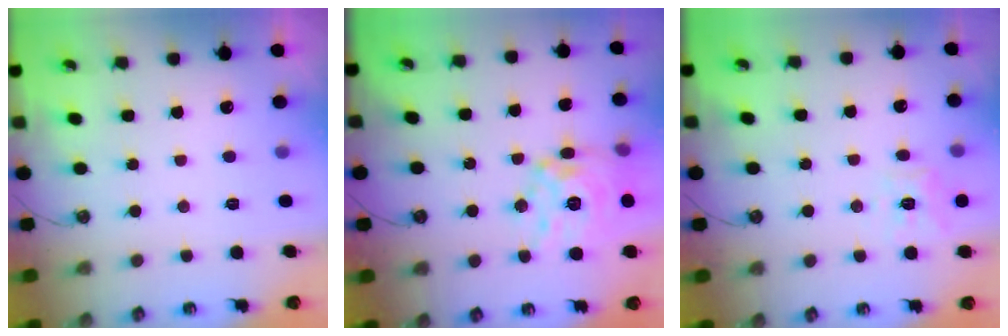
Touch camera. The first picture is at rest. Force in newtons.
{"total": 15.6, "press": 15.5, "slide": 1.4}
{"total": 10.8, "press": 10.7, "slide": 1.3}